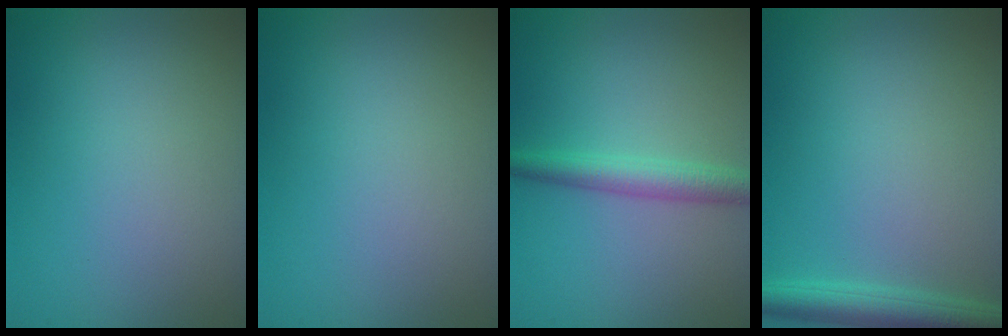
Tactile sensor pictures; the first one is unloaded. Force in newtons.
{"total": 0.0}
{"total": 2.7, "press": 2.7, "slide": 0.1}
{"total": 3.3, "press": 3.3, "slide": 0.2}